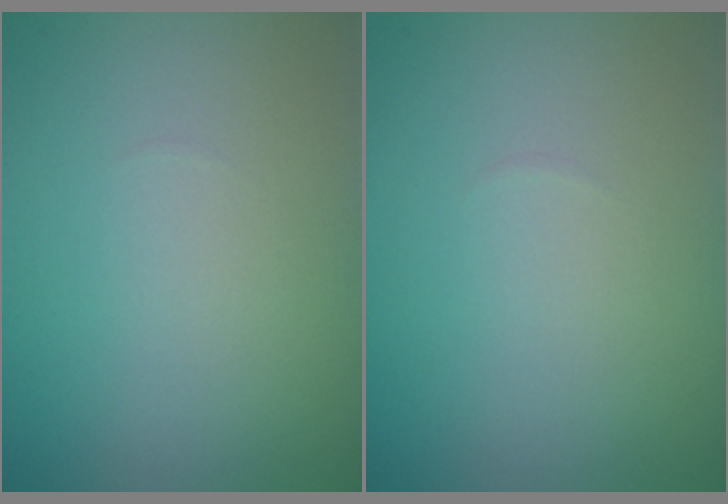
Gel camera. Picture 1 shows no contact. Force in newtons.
{"total": 0.0}